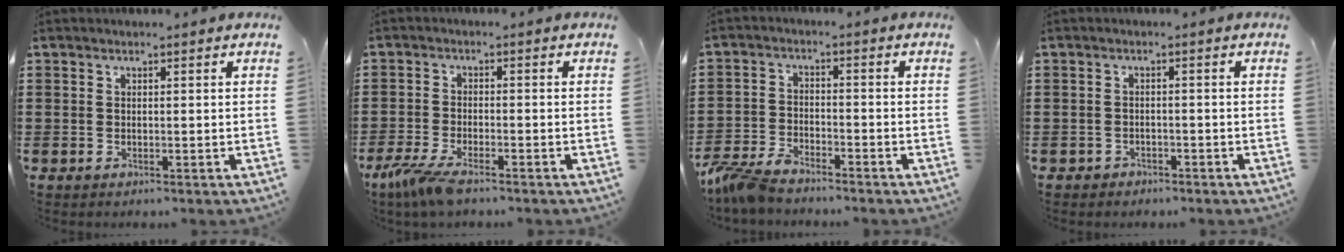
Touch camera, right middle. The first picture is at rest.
{"total": 5.0, "force": [-3.7, 0.7, 3.3], "torque": [-0.090, -0.023, -0.074]}
{"total": 4.8, "force": [-4.4, 0.8, 1.7], "torque": [-0.065, -0.010, -0.094]}
{"total": 1.3, "force": [-1.2, 0.6, -0.1], "torque": [-0.003, 0.003, -0.028]}